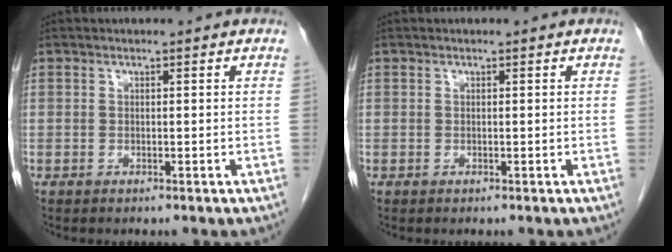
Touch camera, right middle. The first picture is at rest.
{"total": 0.0}